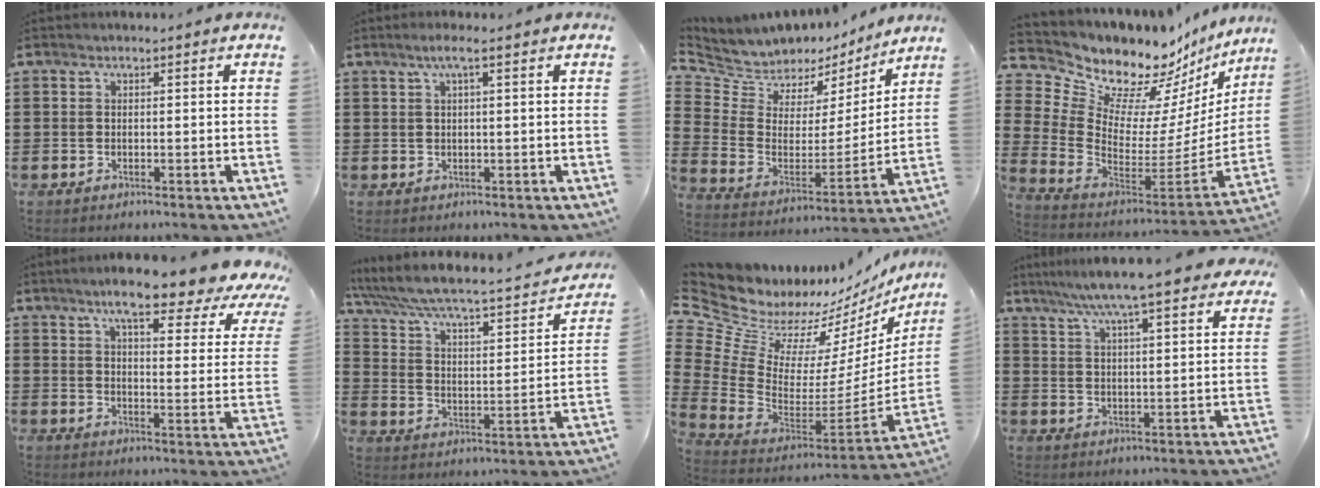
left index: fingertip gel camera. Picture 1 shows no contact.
{"total": 2.2, "force": [1.0, 0.1, 2.0], "torque": [-0.040, 0.003, 0.016]}
{"total": 6.8, "force": [6.1, 2.8, -0.7], "torque": [-0.038, -0.060, 0.106]}
{"total": 9.6, "force": [8.2, 4.7, 1.9], "torque": [-0.084, -0.078, 0.146]}
{"total": 8.8, "force": [7.1, 0.9, 5.1], "torque": [-0.104, -0.040, 0.114]}
{"total": 4.7, "force": [3.6, 1.0, 2.9], "torque": [-0.075, -0.037, 0.051]}
{"total": 7.5, "force": [6.2, 3.9, 1.1], "torque": [-0.090, -0.083, 0.104]}
{"total": 7.6, "force": [6.6, -0.3, 3.7], "torque": [-0.097, -0.030, 0.113]}